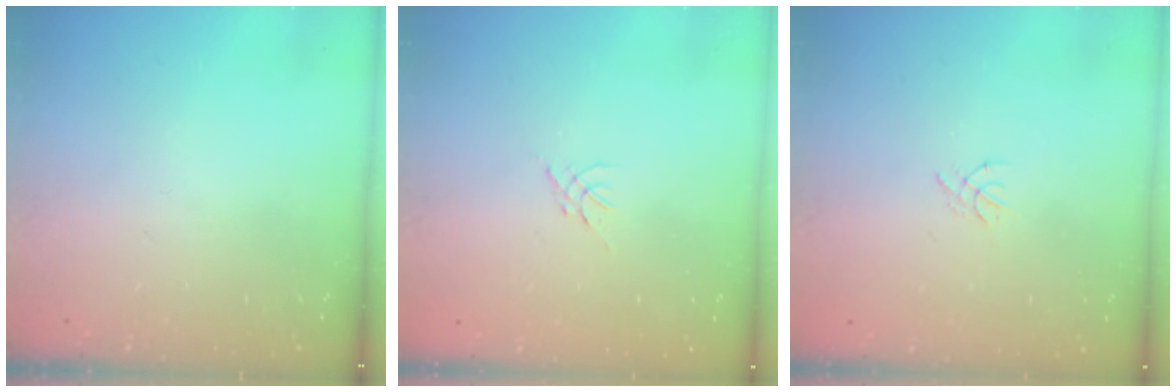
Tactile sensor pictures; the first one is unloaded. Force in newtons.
{"total": 0.0}
{"total": 0.8, "press": 0.7, "slide": 0.3}